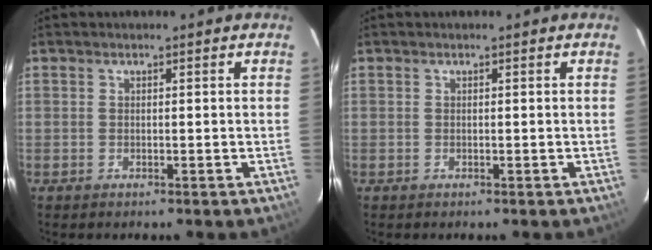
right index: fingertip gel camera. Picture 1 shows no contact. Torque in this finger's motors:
{"motor_torque": [0.00, 0.00, 0.01, 0.00]}